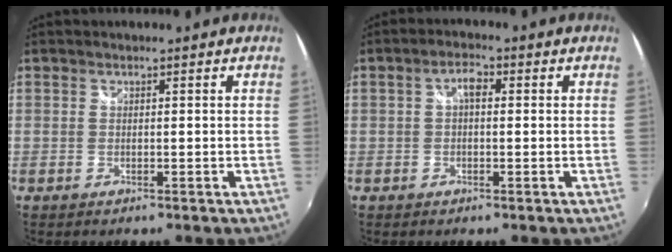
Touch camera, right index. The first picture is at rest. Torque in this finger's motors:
{"motor_torque": [0.34, -0.02, 0.20, 0.05]}